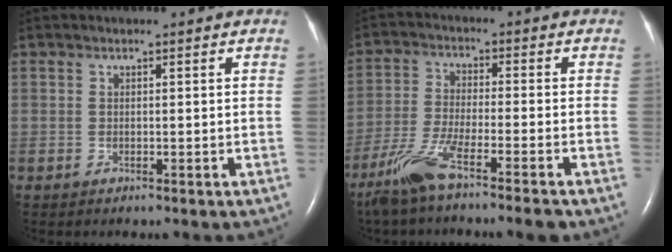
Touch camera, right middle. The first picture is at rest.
{"total": 8.5, "force": [-6.1, -0.1, 5.9], "torque": [-0.127, -0.021, -0.119]}